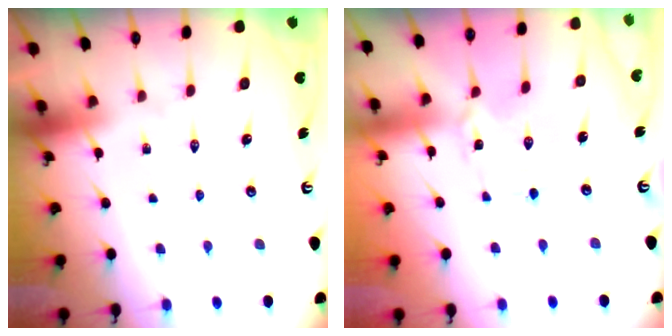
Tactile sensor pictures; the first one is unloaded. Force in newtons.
{"total": 1.2, "press": 1.2, "slide": 0.3}